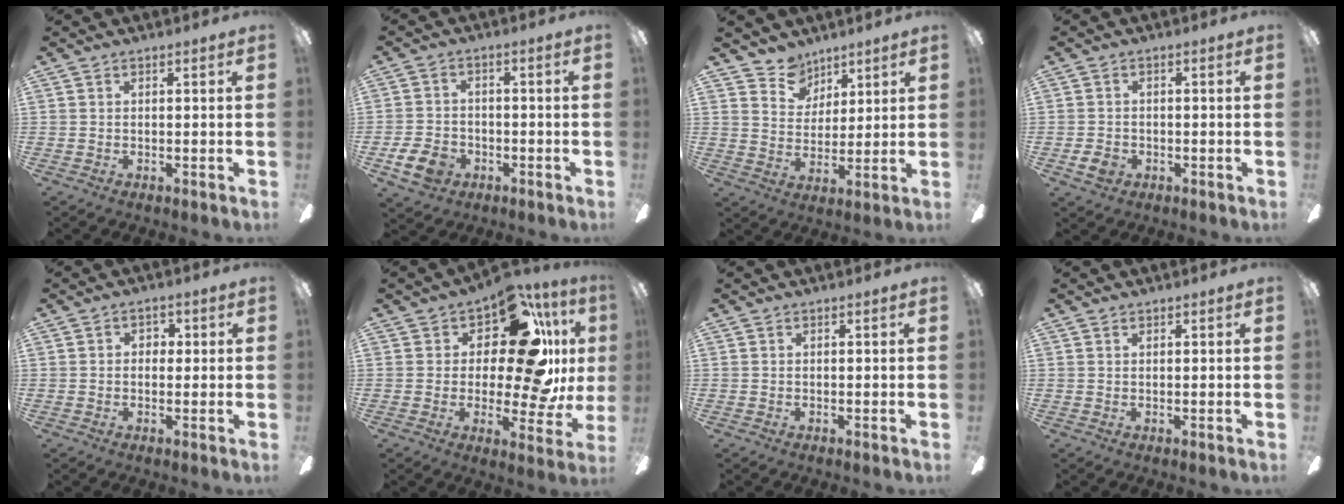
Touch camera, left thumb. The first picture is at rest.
{"total": 7.3, "force": [-3.3, 5.3, 3.7], "torque": [-0.091, 0.020, -0.061]}
{"total": 8.0, "force": [6.4, 4.8, 0.3], "torque": [-0.017, -0.039, 0.123]}
{"total": 3.4, "force": [-1.3, 2.7, 1.7], "torque": [-0.031, 0.006, -0.023]}
{"total": 2.7, "force": [0.2, 2.1, 1.7], "torque": [-0.016, 0.006, -0.003]}
{"total": 17.2, "force": [8.1, 6.9, 13.6], "torque": [-0.212, -0.060, 0.130]}
{"total": 0.0}
{"total": 0.7, "force": [0.6, 0.3, 0.2], "torque": [-0.005, 0.001, 0.011]}